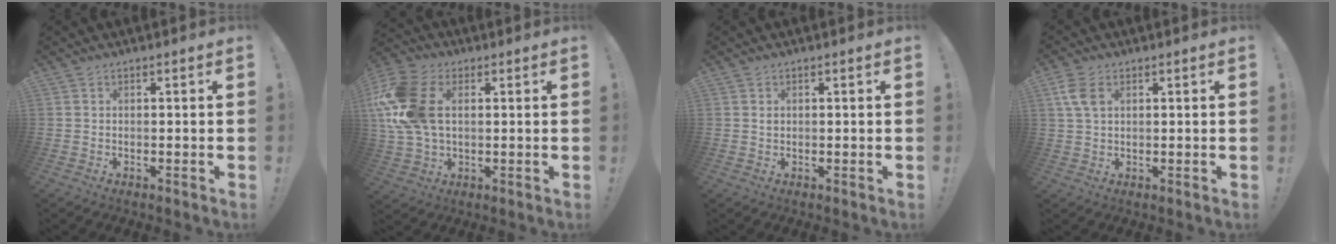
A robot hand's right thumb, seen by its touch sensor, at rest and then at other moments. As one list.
[{"total": 17.5, "force": [3.0, 11.8, 12.5], "torque": [-0.261, 0.004, 0.056]}, {"total": 0.7, "force": [0.3, 0.6, 0.2], "torque": [0.003, -0.002, 0.005]}, {"total": 6.0, "force": [2.1, 3.7, 4.2], "torque": [-0.080, -0.004, 0.037]}]